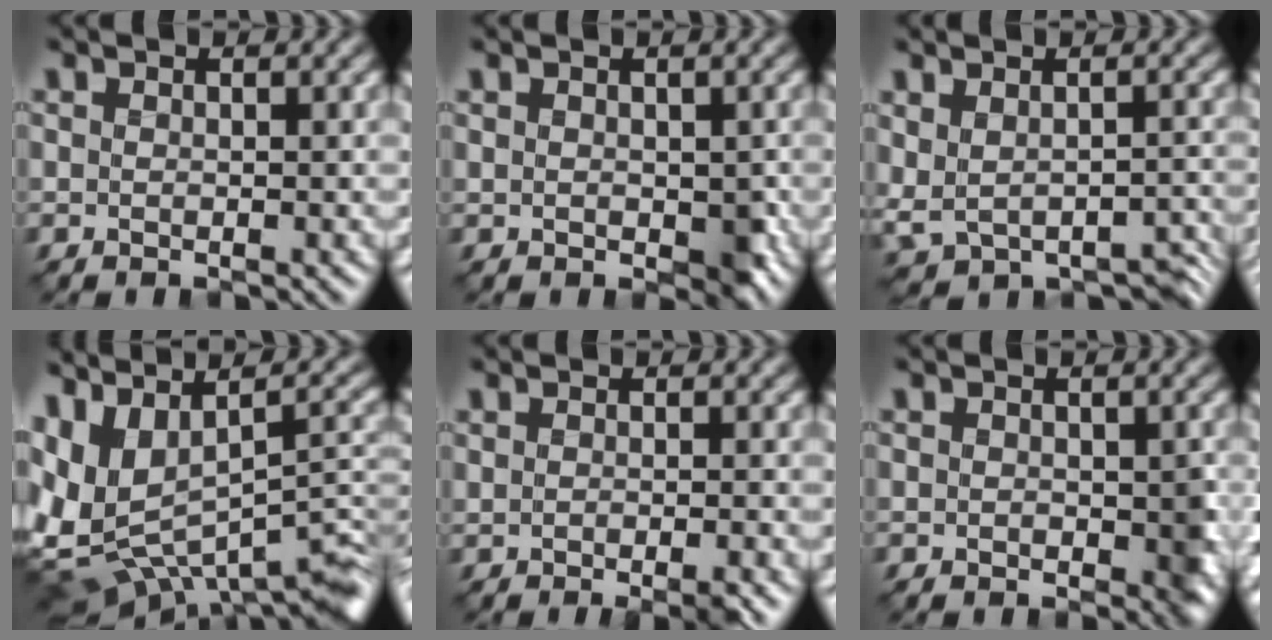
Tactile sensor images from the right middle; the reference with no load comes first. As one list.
[{"total": 3.1, "force": [-0.4, 1.8, 2.4], "torque": [-0.045, -0.008, -0.005]}, {"total": 6.0, "force": [-1.9, 3.6, 4.4], "torque": [-0.072, -0.024, -0.011]}, {"total": 12.3, "force": [-1.6, 6.9, 10.1], "torque": [-0.173, -0.020, 0.022]}, {"total": 1.9, "force": [-0.9, 0.5, 1.5], "torque": [-0.024, -0.006, -0.009]}, {"total": 2.6, "force": [-0.5, 1.6, 2.0], "torque": [-0.031, -0.007, -0.007]}]